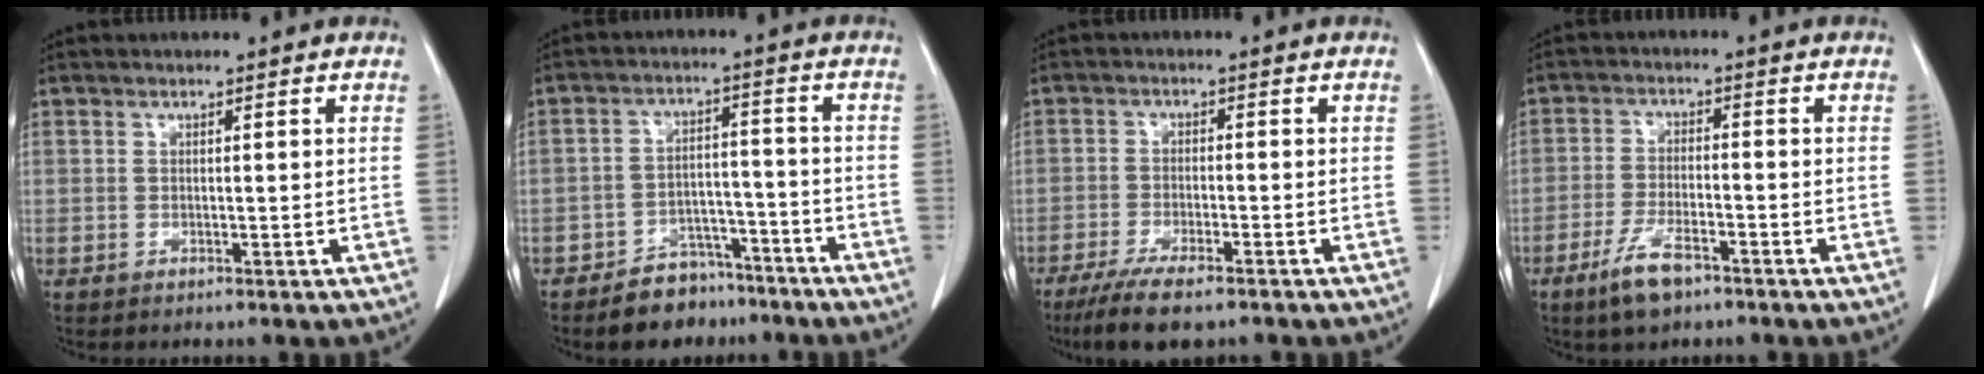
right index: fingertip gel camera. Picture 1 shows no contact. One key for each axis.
{"total": 7.2, "fx": -5.8, "fy": 4.0, "fz": 1.5, "tx": -0.016, "ty": 0.015, "tz": -0.091}
{"total": 8.9, "fx": -6.8, "fy": 1.7, "fz": 5.5, "tx": -0.093, "ty": -0.020, "tz": -0.111}
{"total": 6.3, "fx": -4.2, "fy": 1.7, "fz": 4.3, "tx": -0.092, "ty": -0.008, "tz": -0.076}